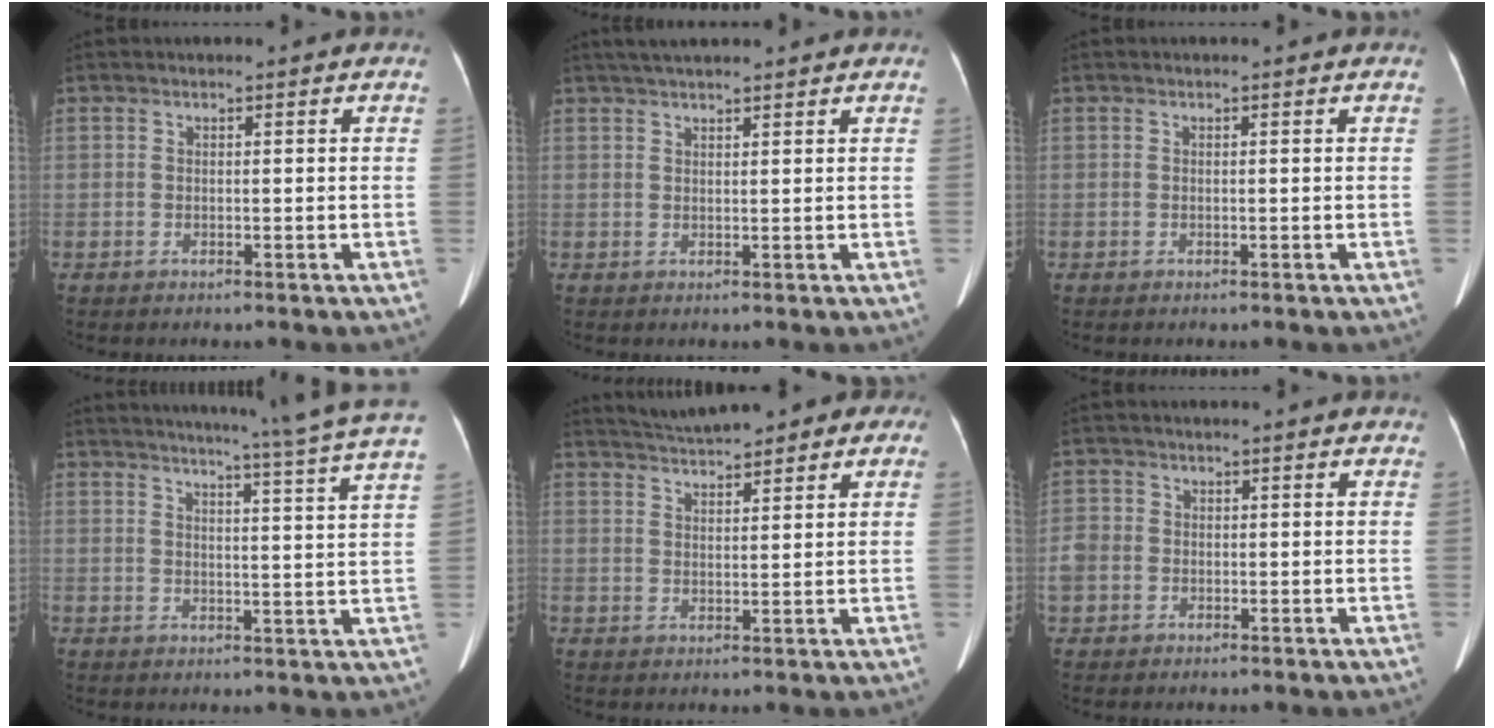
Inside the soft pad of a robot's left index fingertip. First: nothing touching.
{"total": 7.3, "force": [6.3, 1.0, 3.6], "torque": [-0.055, 0.037, 0.095]}
{"total": 0.0}
{"total": 16.6, "force": [14.4, -2.3, 7.9], "torque": [-0.124, -0.049, 0.163]}
{"total": 7.8, "force": [6.3, 2.5, 3.8], "torque": [-0.055, 0.032, 0.089]}
{"total": 6.3, "force": [-0.4, 5.8, 2.3], "torque": [-0.084, 0.020, -0.001]}